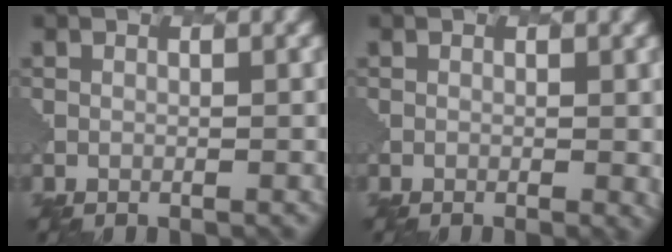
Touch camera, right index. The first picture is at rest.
{"total": 2.0, "force": [-0.1, 1.0, 1.8], "torque": [-0.015, -0.003, 0.001]}